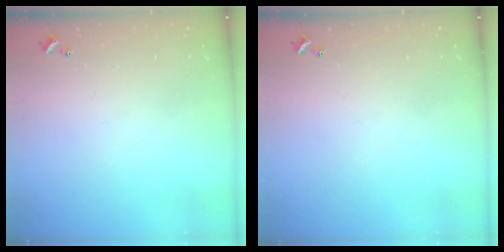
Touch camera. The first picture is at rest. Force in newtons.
{"total": 0.0}